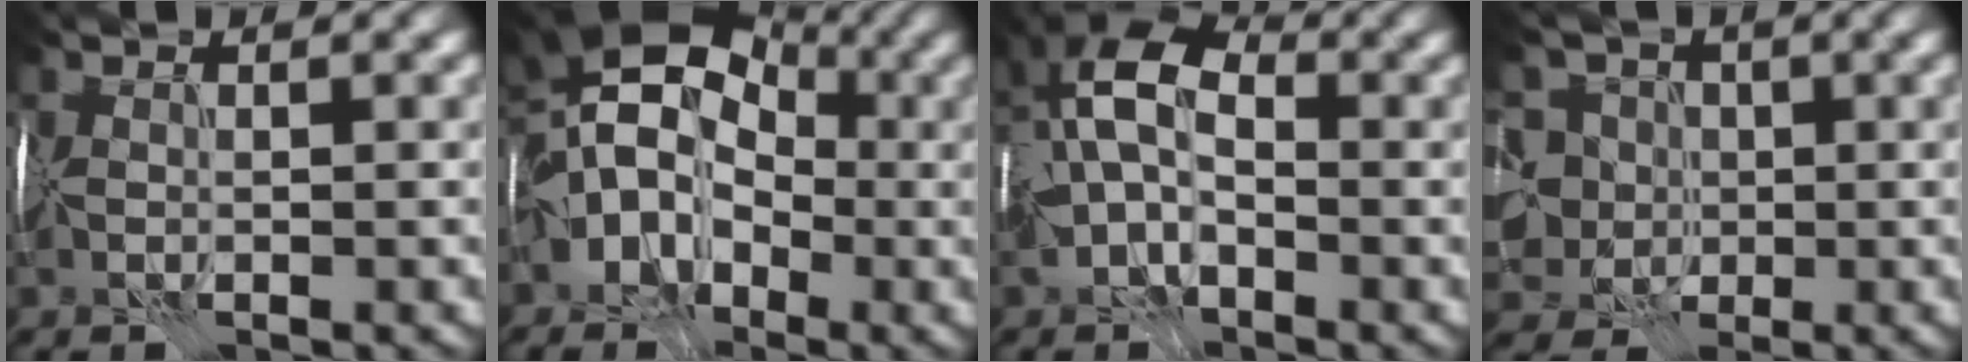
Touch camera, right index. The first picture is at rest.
{"total": 9.7, "force": [-1.5, 7.5, 5.9], "torque": [-0.062, 0.025, -0.061]}
{"total": 8.4, "force": [0.3, 5.1, 6.7], "torque": [-0.138, 0.032, -0.014]}
{"total": 8.3, "force": [-0.2, 7.6, 3.4], "torque": [-0.076, 0.031, -0.039]}